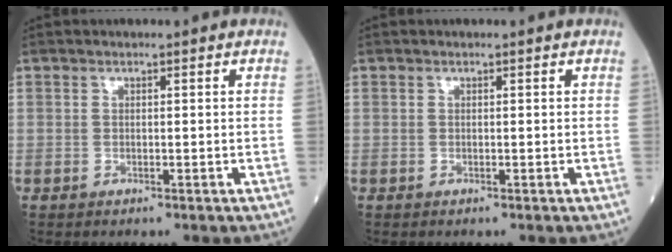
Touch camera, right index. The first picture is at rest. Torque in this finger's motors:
{"motor_torque": [0.00, 0.00, -0.02, 0.00]}